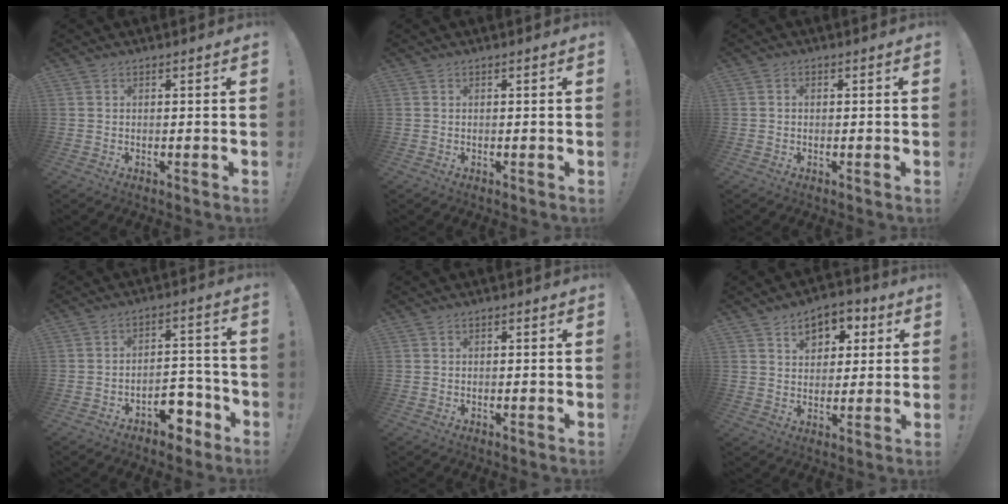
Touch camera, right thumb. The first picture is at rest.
{"total": 0.0}
{"total": 0.9, "force": [-0.4, 0.7, 0.4], "torque": [-0.012, 0.007, -0.007]}
{"total": 9.6, "force": [-6.0, 5.6, 5.0], "torque": [-0.046, 0.057, -0.098]}
{"total": 0.7, "force": [-0.4, 0.4, 0.3], "torque": [-0.012, 0.005, -0.006]}
{"total": 8.8, "force": [4.1, 6.5, 4.3], "torque": [-0.056, -0.016, 0.074]}